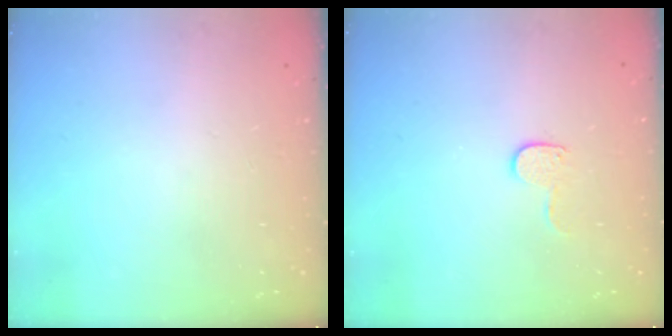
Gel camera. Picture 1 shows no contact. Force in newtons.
{"total": 6.7, "press": 6.7, "slide": 0.6}